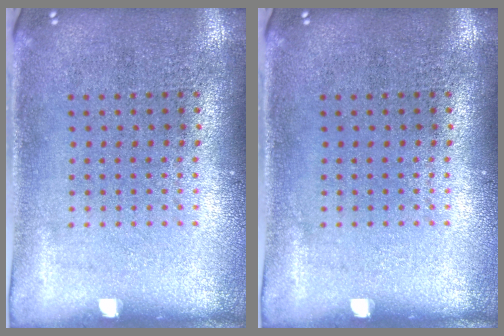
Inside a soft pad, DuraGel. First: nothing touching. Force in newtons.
{"total": 0.0}